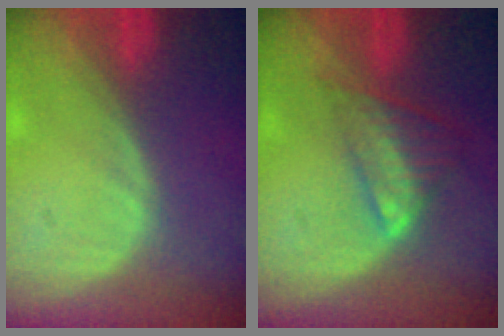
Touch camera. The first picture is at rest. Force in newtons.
{"total": 6.1, "press": 5.3, "slide": 3.1}